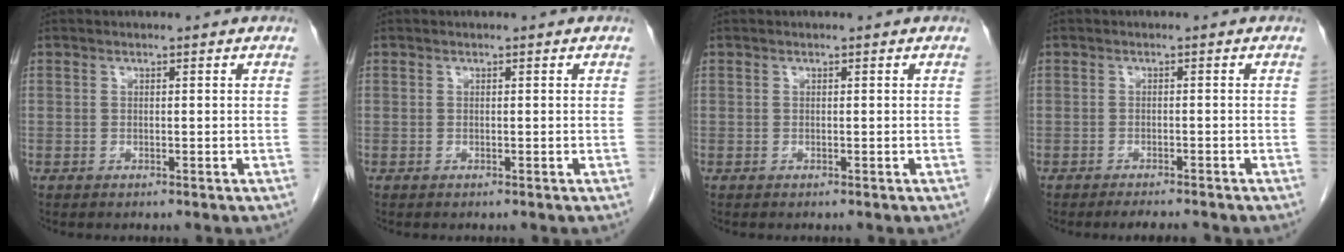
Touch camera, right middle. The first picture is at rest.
{"total": 0.0}
{"total": 0.0}
{"total": 3.4, "force": [-3.1, 0.3, 1.3], "torque": [-0.017, -0.007, -0.043]}